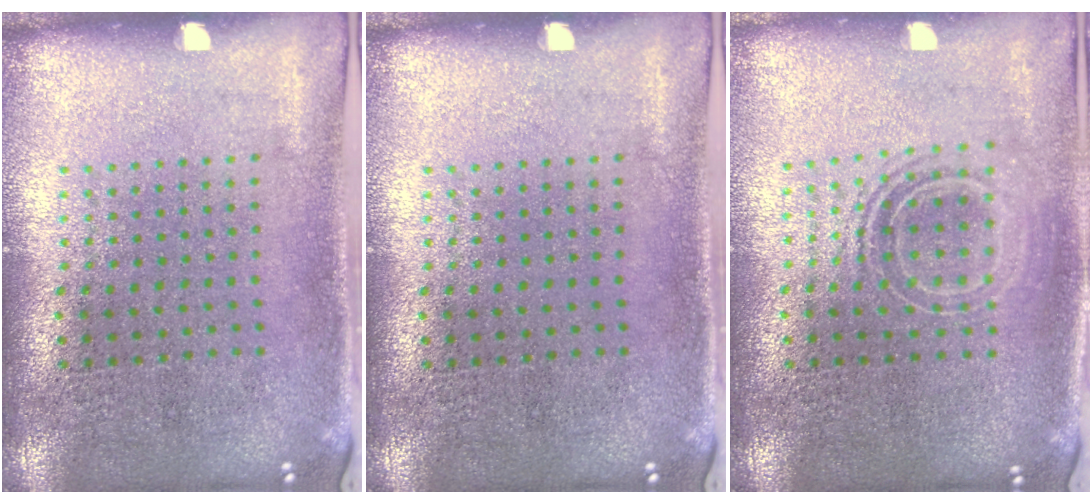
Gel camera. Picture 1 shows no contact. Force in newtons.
{"total": 0.0}
{"total": 1.6, "press": 1.2, "slide": 1.0}